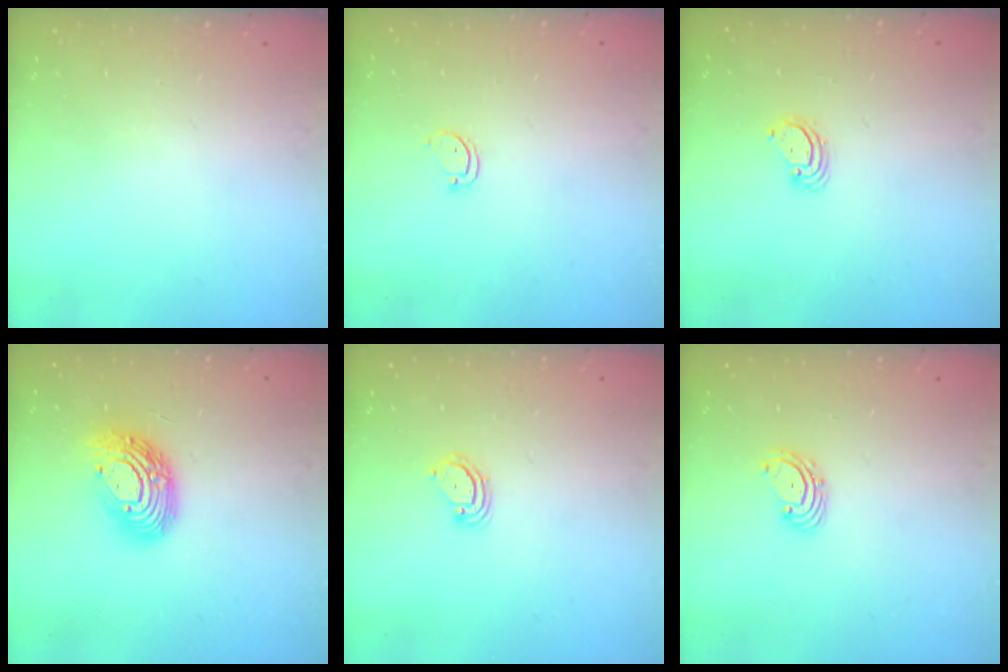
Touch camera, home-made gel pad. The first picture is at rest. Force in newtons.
{"total": 2.5, "press": 2.5, "slide": 0.3}
{"total": 2.9, "press": 2.9, "slide": 0.3}
{"total": 13.9, "press": 13.9, "slide": 0.9}
{"total": 3.5, "press": 3.5, "slide": 0.2}
{"total": 2.6, "press": 2.5, "slide": 0.6}